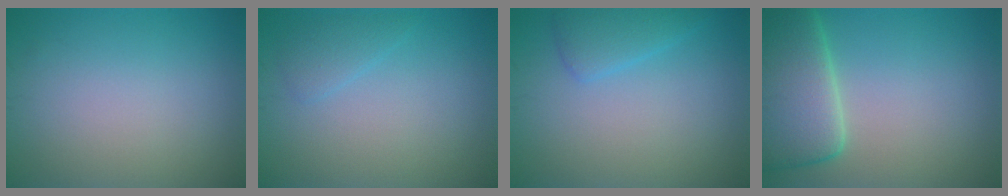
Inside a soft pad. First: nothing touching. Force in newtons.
{"total": 1.4, "press": 1.4, "slide": 0.1}
{"total": 2.4, "press": 2.4, "slide": 0.1}
{"total": 7.7, "press": 7.7, "slide": 0.9}